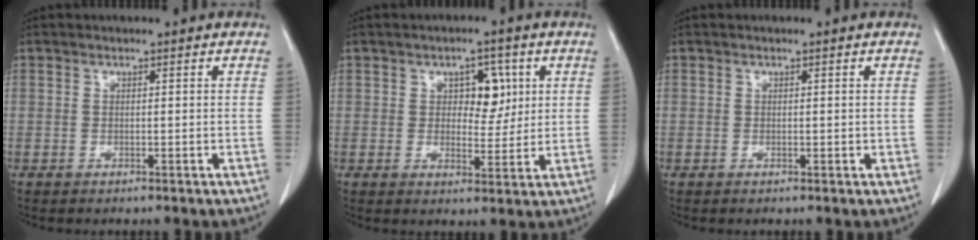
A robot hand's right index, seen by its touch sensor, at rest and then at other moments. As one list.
[{"total": 5.4, "force": [1.7, 3.1, 4.1], "torque": [-0.052, 0.009, 0.027]}, {"total": 0.7, "force": [0.0, 0.3, 0.6], "torque": [-0.011, -0.002, 0.003]}]